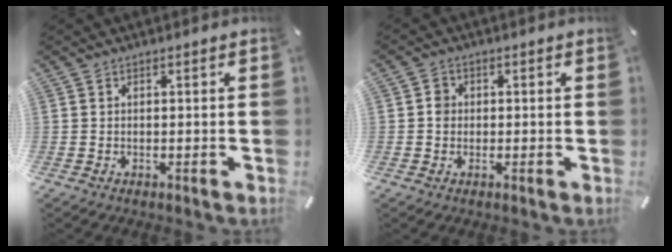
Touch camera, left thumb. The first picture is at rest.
{"total": 2.4, "force": [-0.2, 2.2, 0.9], "torque": [-0.010, 0.003, -0.008]}